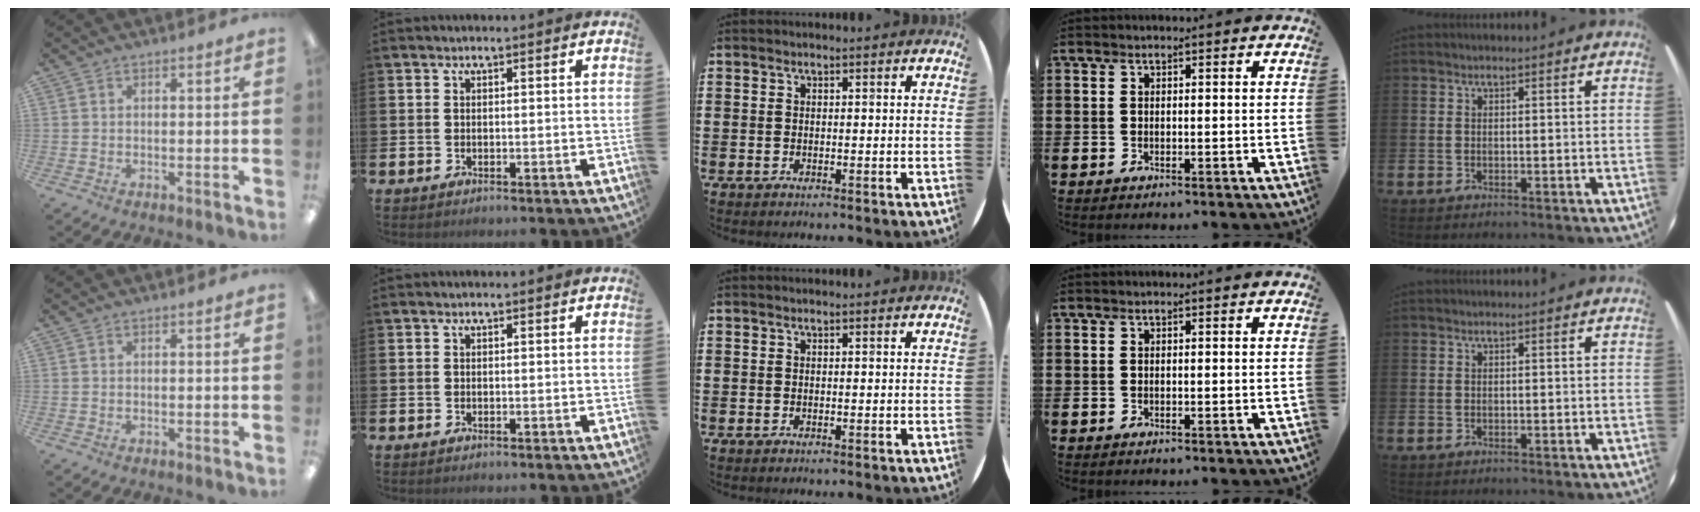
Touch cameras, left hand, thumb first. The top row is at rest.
{}